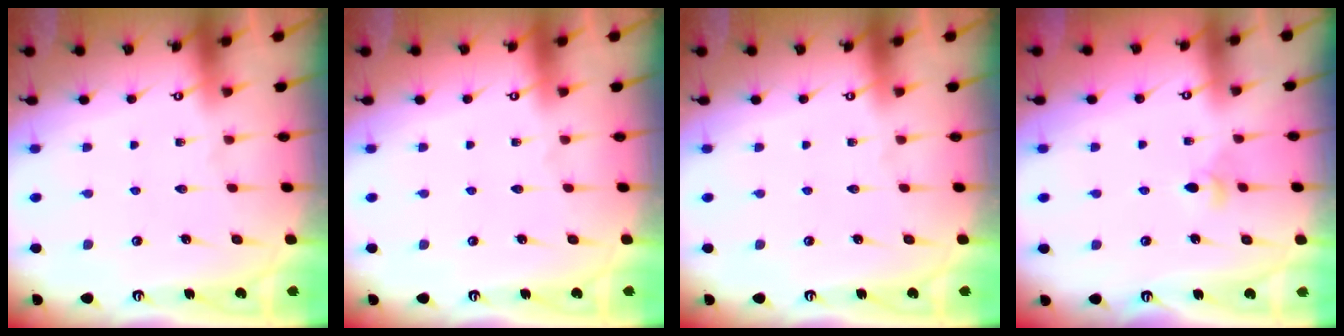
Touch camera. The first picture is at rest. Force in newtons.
{"total": 0.0}
{"total": 0.0}
{"total": 3.6, "press": 3.5, "slide": 0.8}